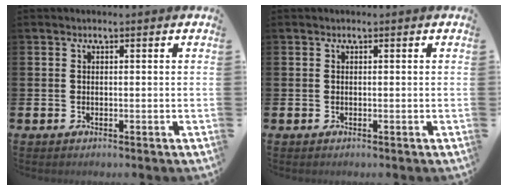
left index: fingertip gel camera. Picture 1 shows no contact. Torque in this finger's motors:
{"motor_torque": [0.00, 0.00, 0.00, 0.00]}